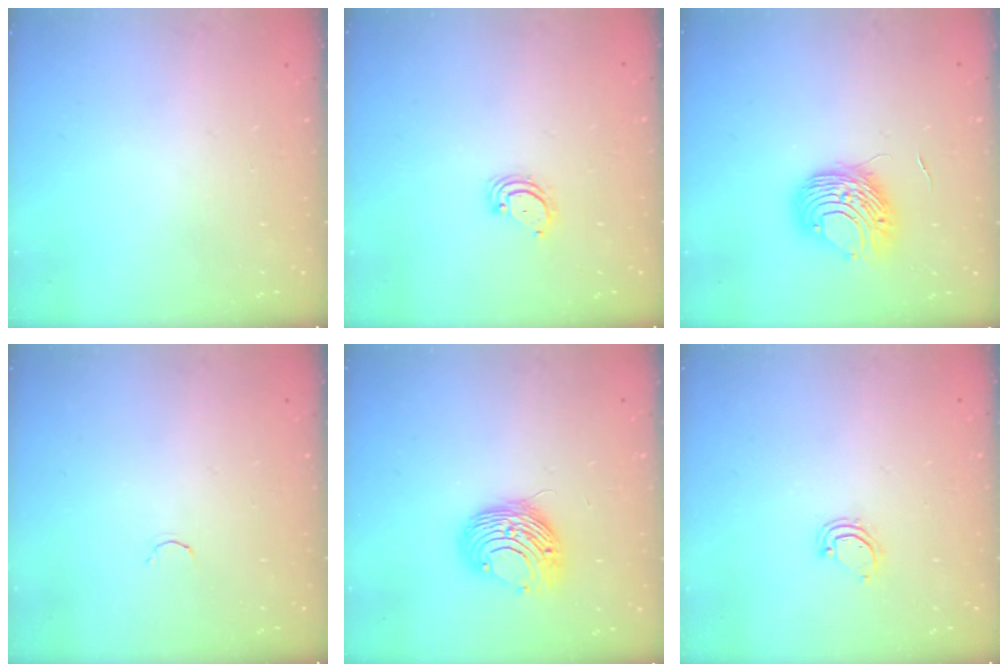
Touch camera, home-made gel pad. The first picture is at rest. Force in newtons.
{"total": 2.8, "press": 2.8, "slide": 0.3}
{"total": 8.5, "press": 8.5, "slide": 0.2}
{"total": 1.8, "press": 1.7, "slide": 0.4}
{"total": 9.5, "press": 9.5, "slide": 0.1}
{"total": 4.3, "press": 4.3, "slide": 0.5}